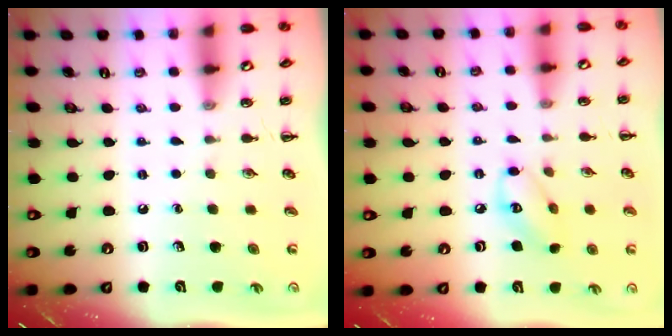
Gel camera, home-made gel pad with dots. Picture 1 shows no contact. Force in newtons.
{"total": 7.4, "press": 7.3, "slide": 0.7}